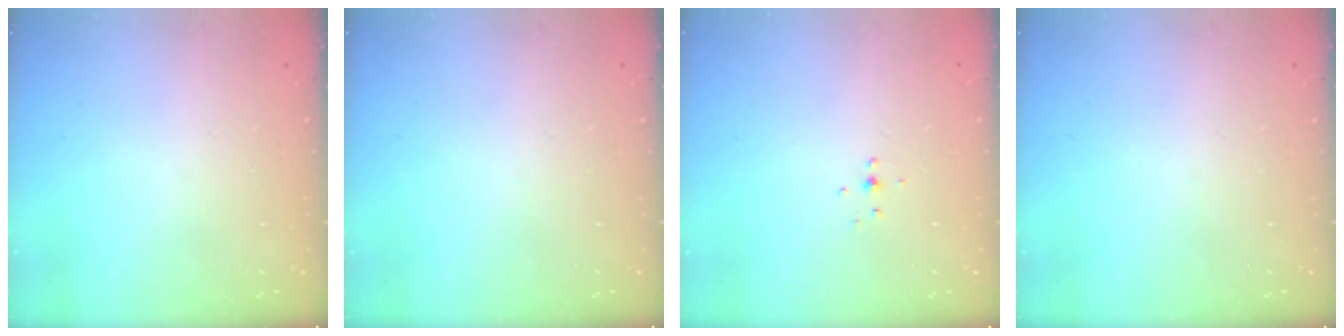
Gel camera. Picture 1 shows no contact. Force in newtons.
{"total": 0.0}
{"total": 3.9, "press": 3.8, "slide": 0.8}
{"total": 0.0}